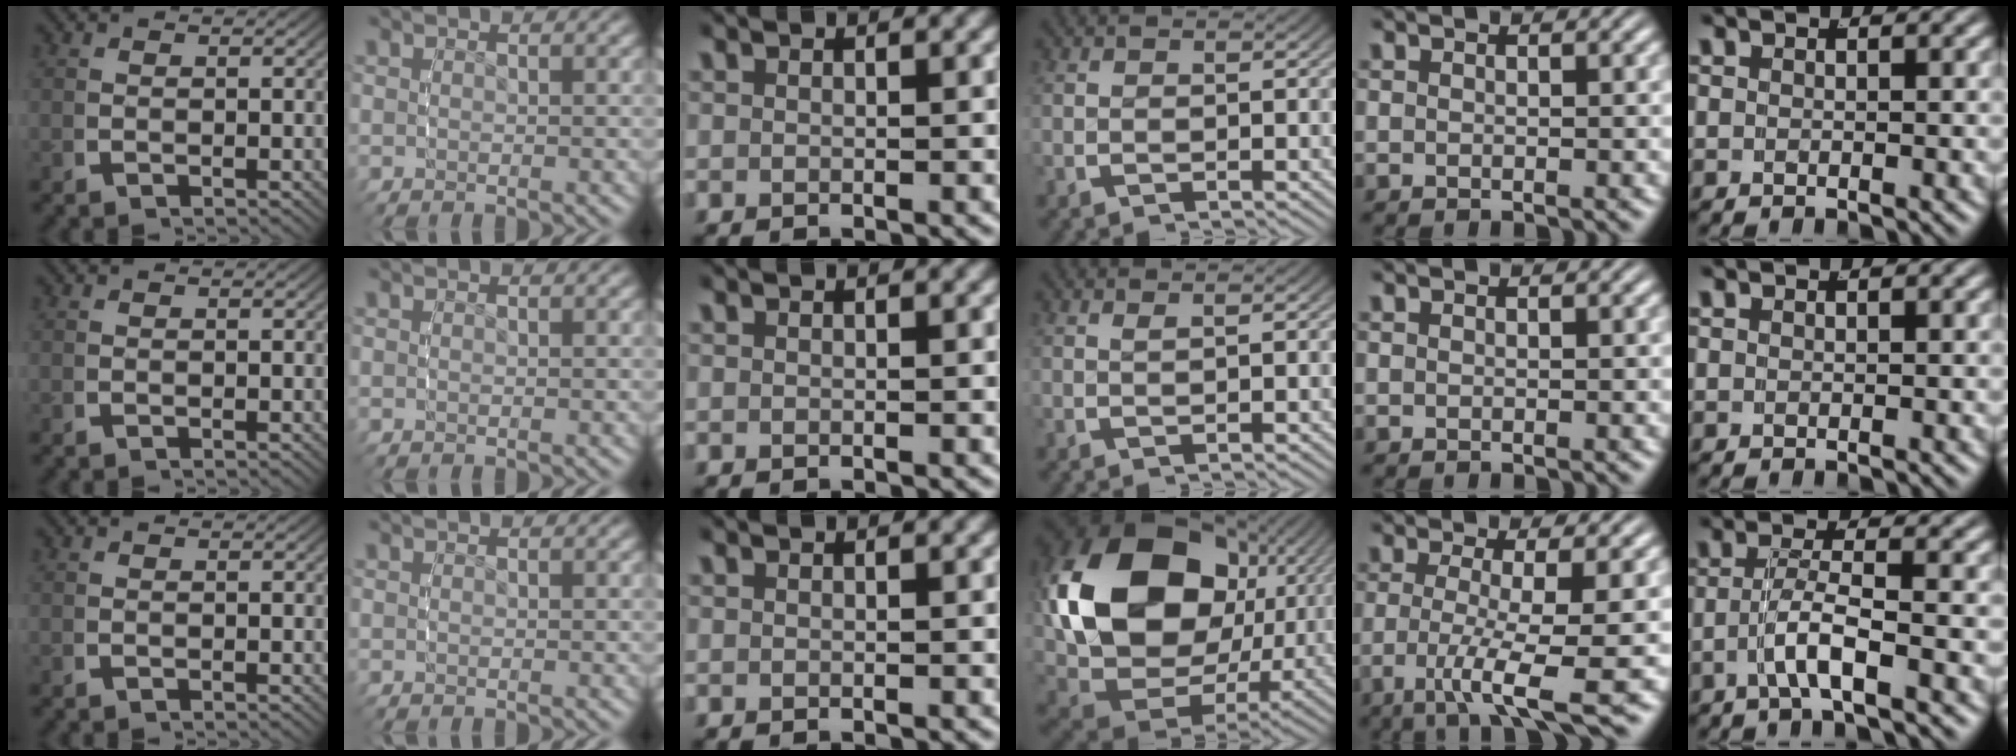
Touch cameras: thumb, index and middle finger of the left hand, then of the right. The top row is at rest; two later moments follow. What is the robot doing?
{"motion": "grasp_and_lifting", "object": "bowl"}